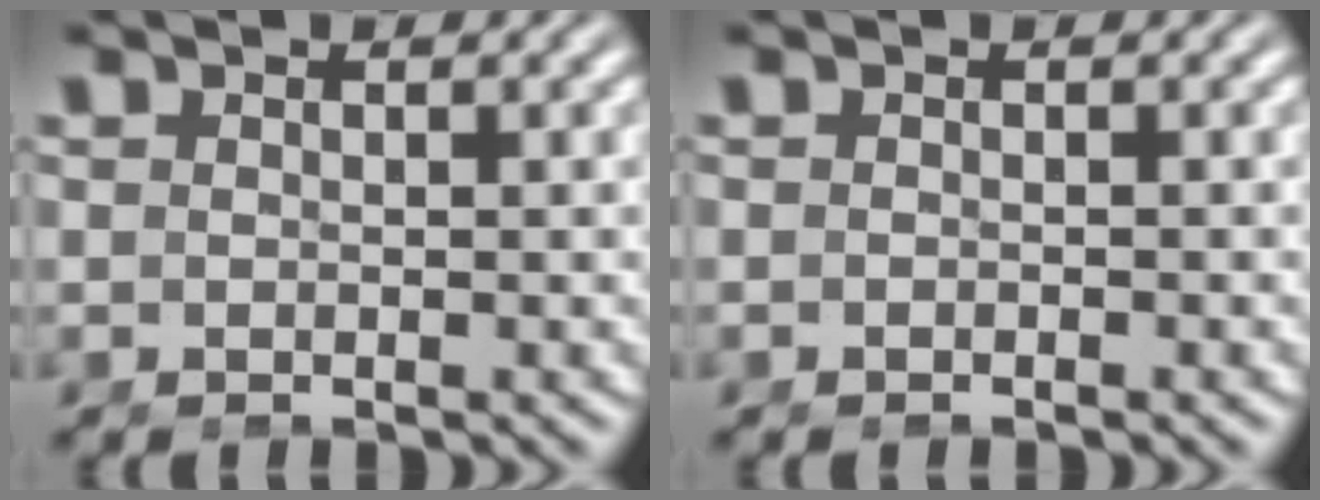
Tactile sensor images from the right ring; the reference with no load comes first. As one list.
[{"total": 0.6, "force": [-0.5, -0.2, 0.0], "torque": [-0.002, -0.001, -0.008]}]